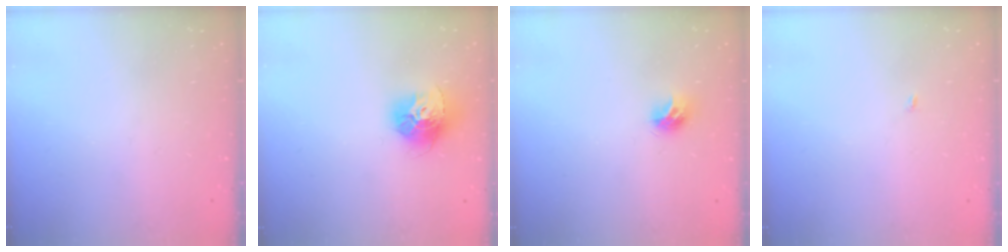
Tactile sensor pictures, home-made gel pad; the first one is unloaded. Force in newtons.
{"total": 13.6, "press": 13.5, "slide": 1.4}
{"total": 7.5, "press": 7.5, "slide": 0.1}
{"total": 1.9, "press": 1.9, "slide": 0.2}